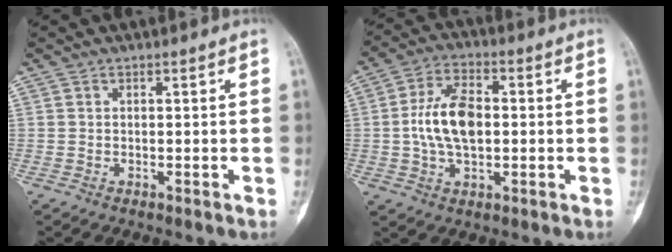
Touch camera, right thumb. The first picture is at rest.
{"total": 11.1, "force": [0.0, 6.2, 9.2], "torque": [-0.169, 0.013, -0.002]}